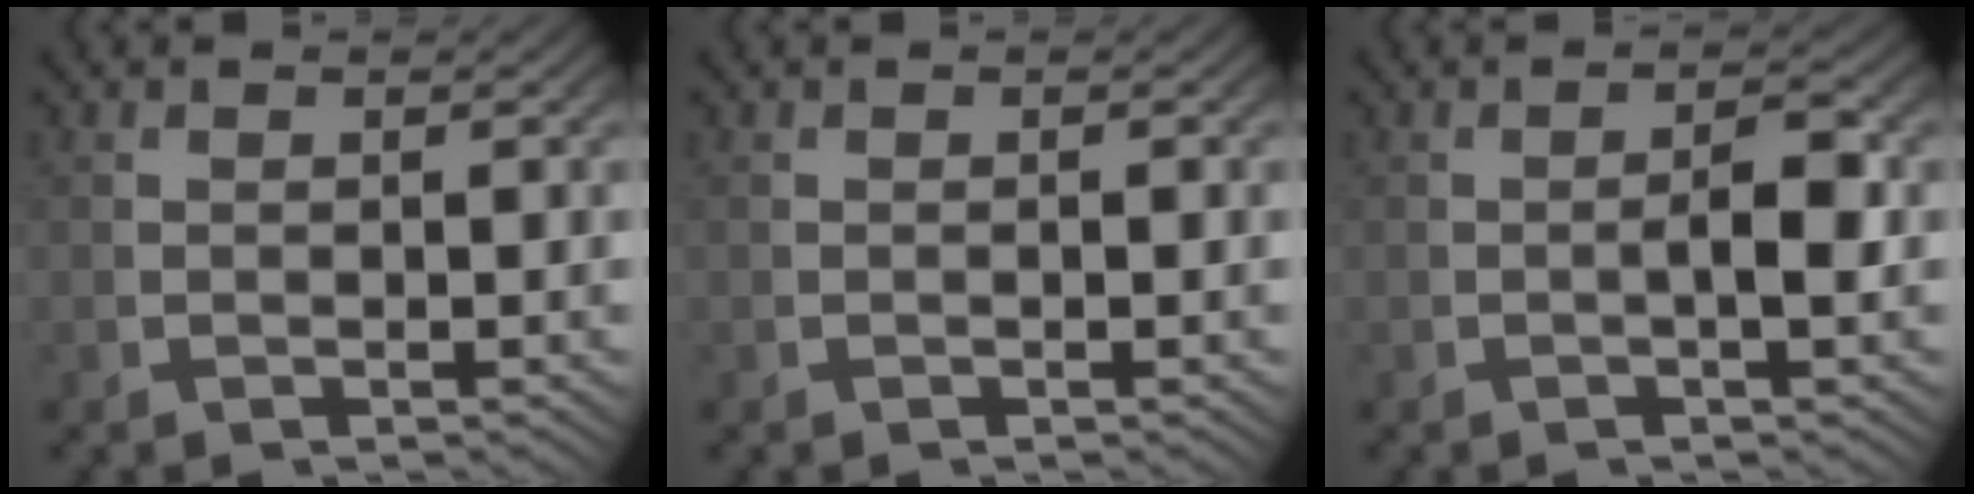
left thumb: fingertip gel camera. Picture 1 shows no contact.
{"total": 0.0}
{"total": 2.7, "force": [-0.2, 0.8, 2.6], "torque": [-0.047, 0.002, -0.004]}